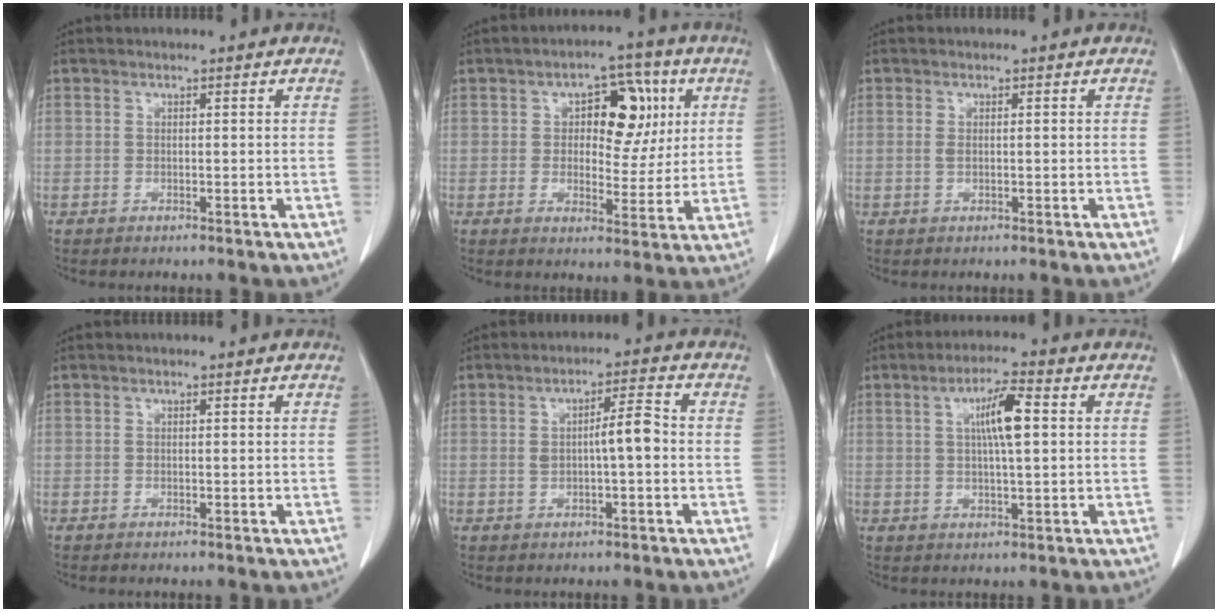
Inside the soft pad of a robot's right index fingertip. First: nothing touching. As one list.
[{"total": 9.4, "force": [2.6, 5.1, 7.5], "torque": [-0.095, 0.024, 0.039]}, {"total": 1.0, "force": [0.1, 0.4, 1.0], "torque": [-0.023, 0.003, 0.004]}, {"total": 0.0}, {"total": 4.9, "force": [-0.1, 0.9, 4.8], "torque": [-0.080, 0.013, 0.000]}, {"total": 6.5, "force": [1.4, 0.7, 6.3], "torque": [-0.111, 0.006, 0.024]}]